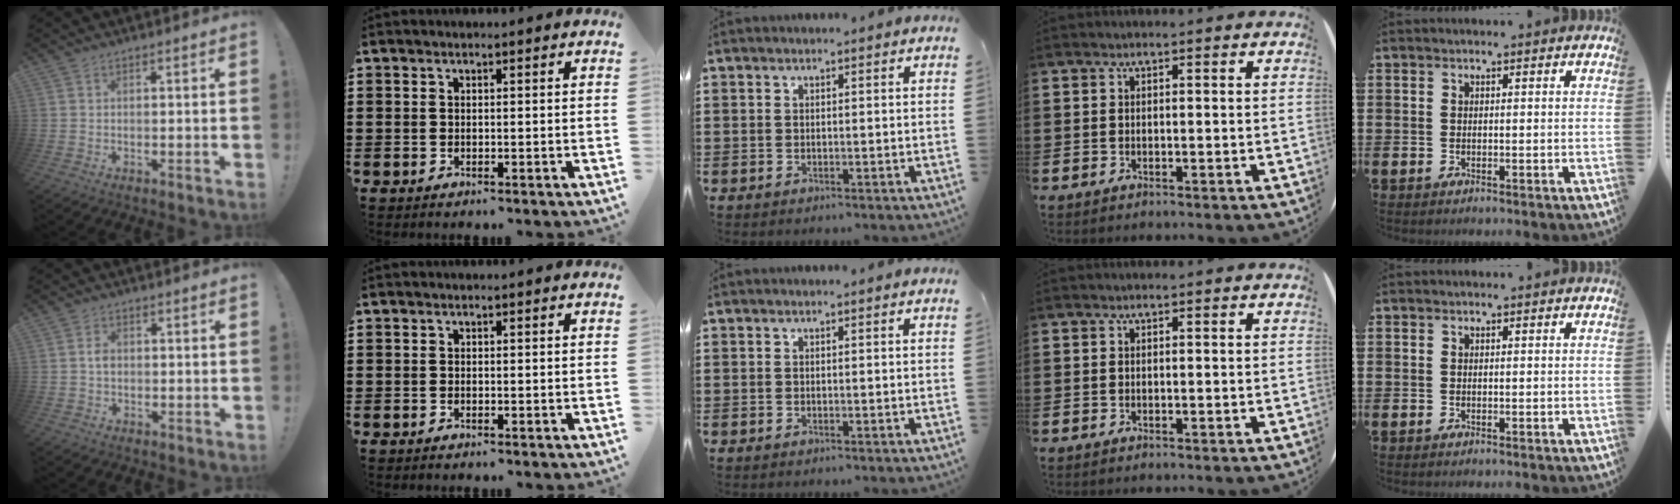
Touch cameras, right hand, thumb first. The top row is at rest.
{"thumb": {"total": 2.8, "force": [-0.6, 2.3, 1.5], "torque": [-0.011, 0.002, -0.014]}}